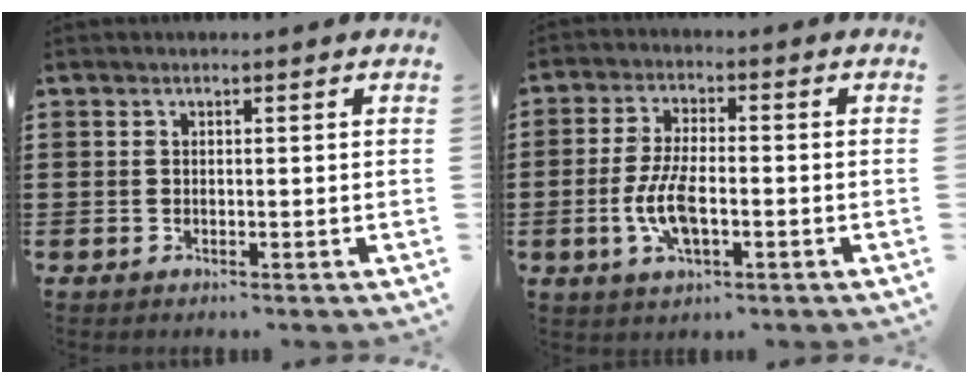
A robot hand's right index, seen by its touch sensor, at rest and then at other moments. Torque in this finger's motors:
{"motor_torque": [2.14, 0.00, 0.24, 0.11]}